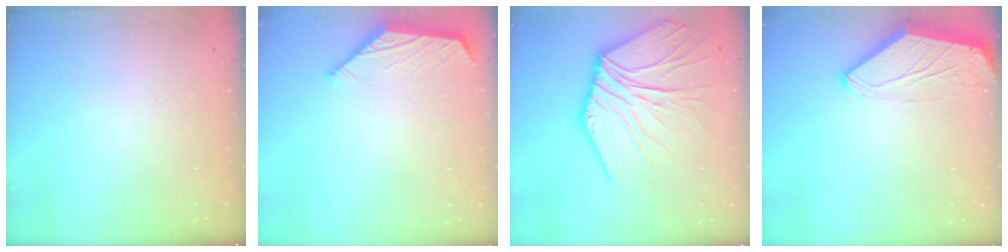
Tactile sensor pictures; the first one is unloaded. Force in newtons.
{"total": 0.0}
{"total": 13.2, "press": 13.0, "slide": 1.9}
{"total": 0.0}